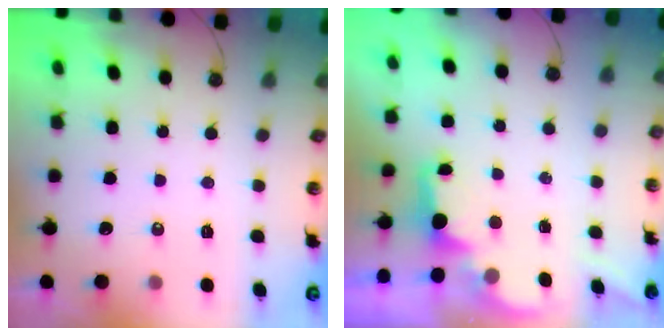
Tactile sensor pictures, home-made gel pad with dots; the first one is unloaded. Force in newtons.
{"total": 2.0, "press": 1.9, "slide": 0.8}